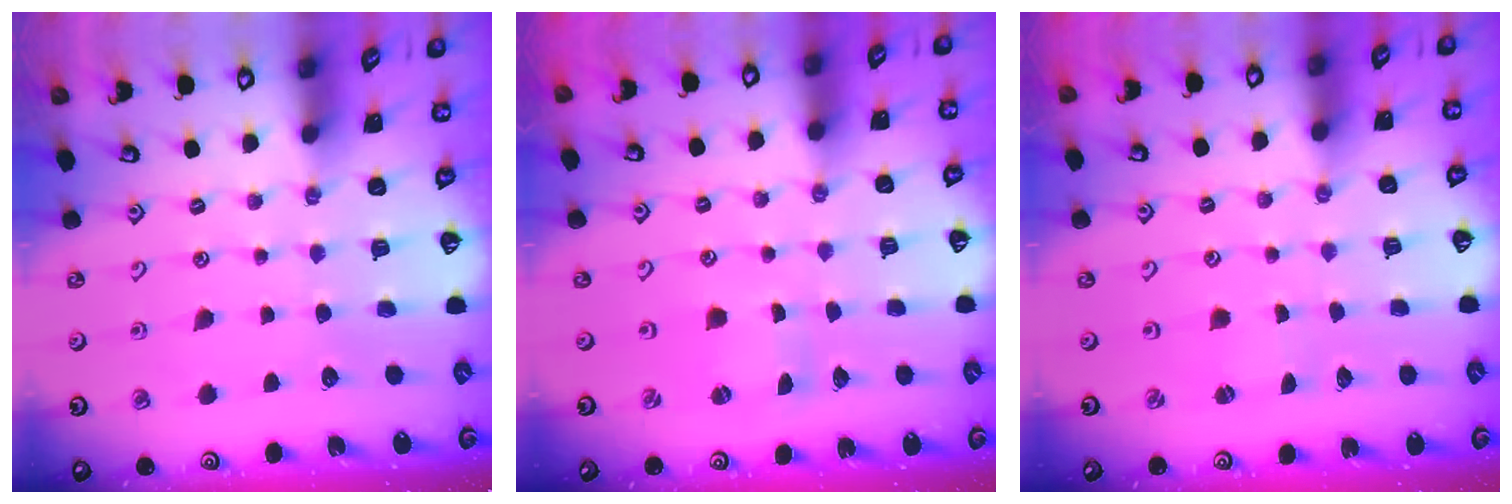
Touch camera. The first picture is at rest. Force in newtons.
{"total": 0.5, "press": 0.5, "slide": 0.2}
{"total": 0.6, "press": 0.6, "slide": 0.1}